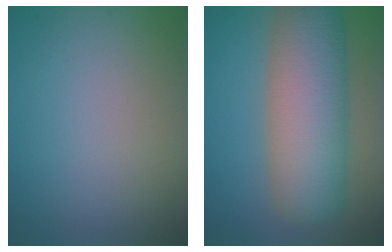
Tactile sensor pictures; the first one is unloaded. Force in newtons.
{"total": 11.0, "press": 11.0, "slide": 0.3}